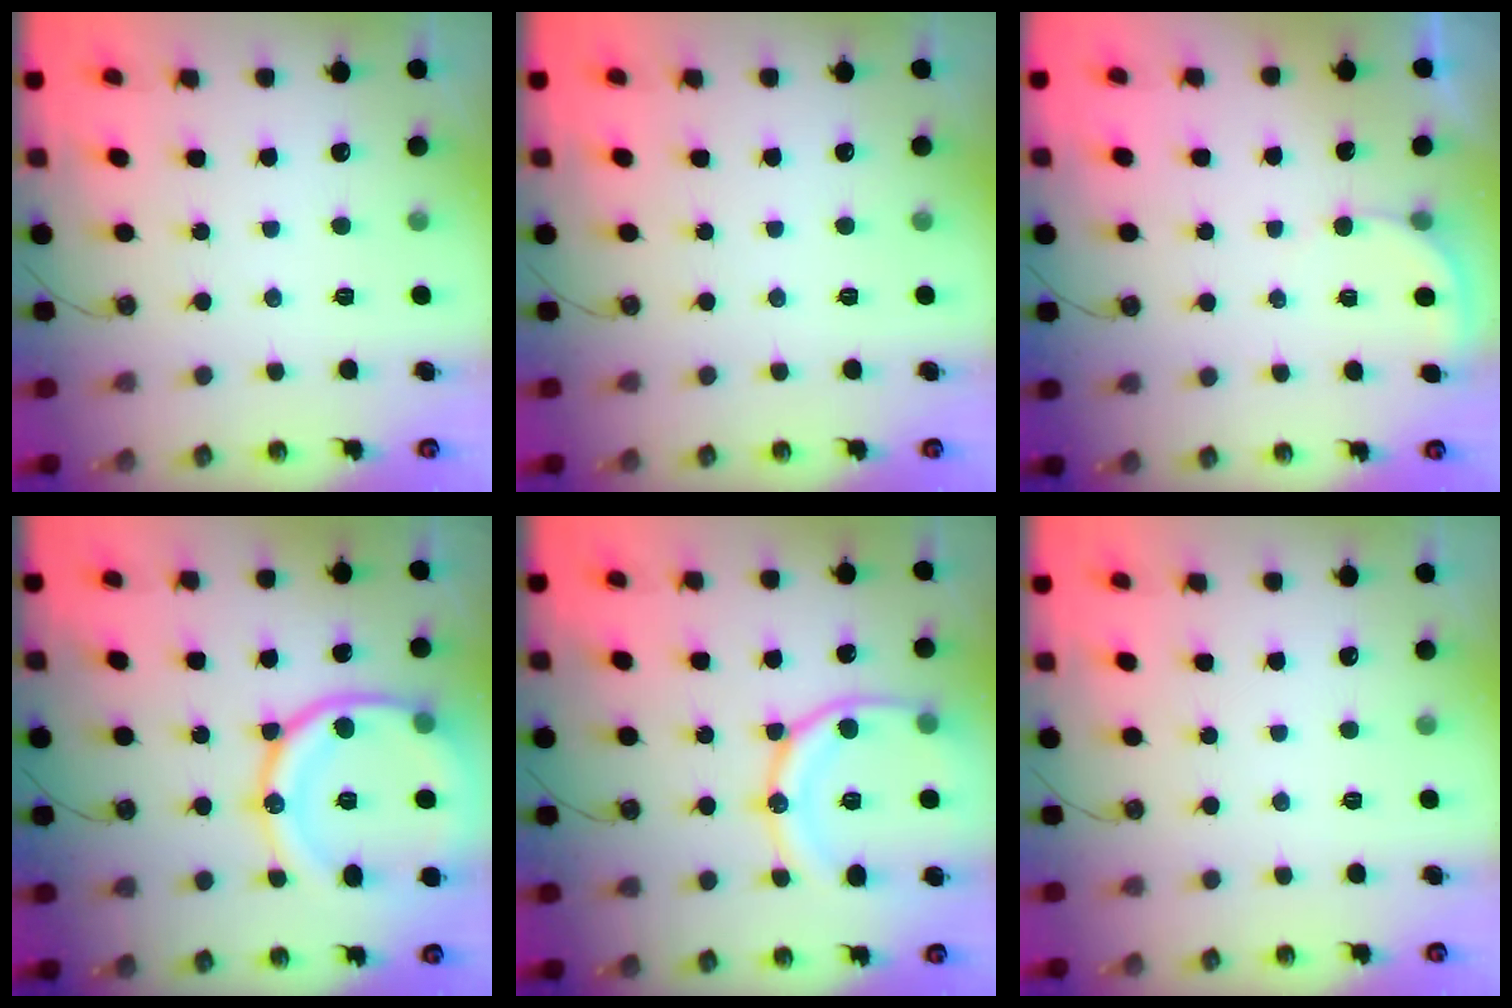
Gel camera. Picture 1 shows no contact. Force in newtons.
{"total": 0.0}
{"total": 2.9, "press": 2.9, "slide": 0.2}
{"total": 22.3, "press": 22.2, "slide": 2.3}
{"total": 17.2, "press": 17.1, "slide": 1.8}
{"total": 0.0}